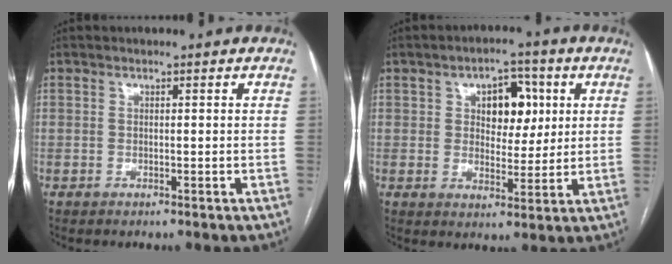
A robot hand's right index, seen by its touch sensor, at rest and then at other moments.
{"total": 7.7, "force": [2.4, 4.5, 5.8], "torque": [-0.078, 0.017, 0.042]}